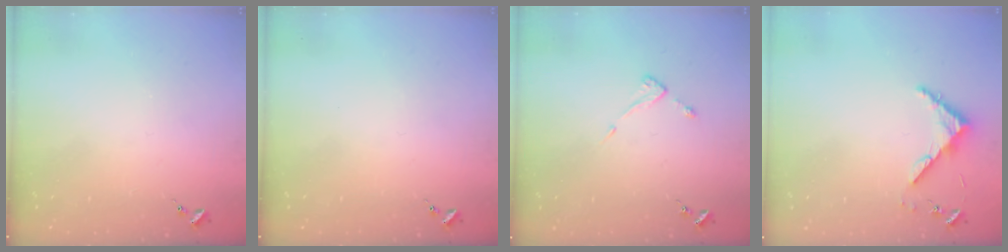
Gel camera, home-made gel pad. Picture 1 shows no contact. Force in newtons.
{"total": 0.0}
{"total": 3.8, "press": 3.7, "slide": 0.4}
{"total": 4.6, "press": 4.6, "slide": 0.4}